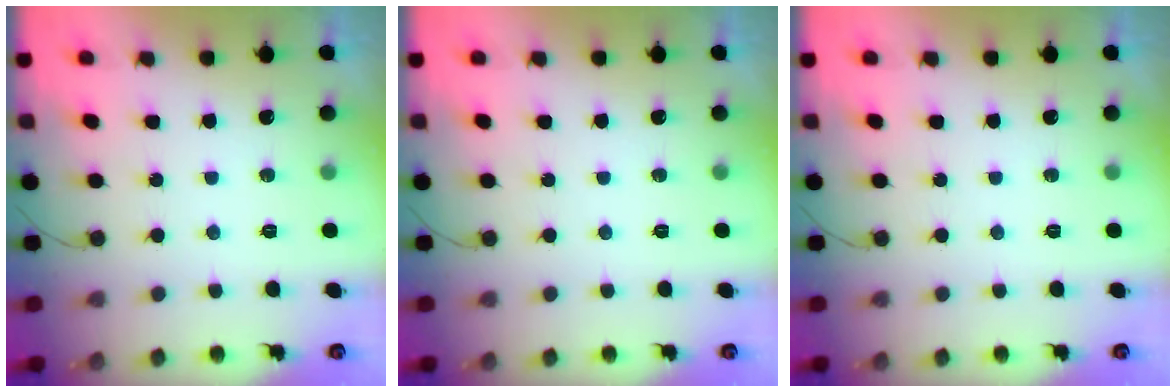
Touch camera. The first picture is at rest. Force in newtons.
{"total": 0.0}
{"total": 0.0}